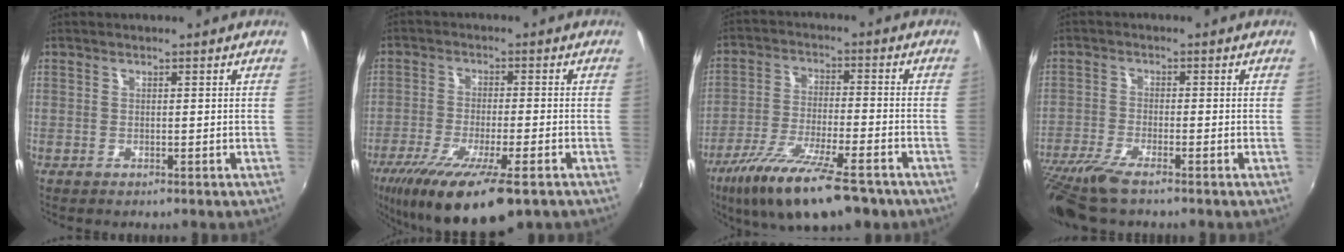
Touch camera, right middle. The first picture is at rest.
{"total": 16.2, "force": [-10.4, 3.3, 11.9], "torque": [-0.232, -0.059, -0.173]}
{"total": 16.7, "force": [-11.4, 4.5, 11.3], "torque": [-0.222, -0.045, -0.196]}
{"total": 9.9, "force": [-7.7, 1.6, 5.9], "torque": [-0.144, -0.041, -0.146]}